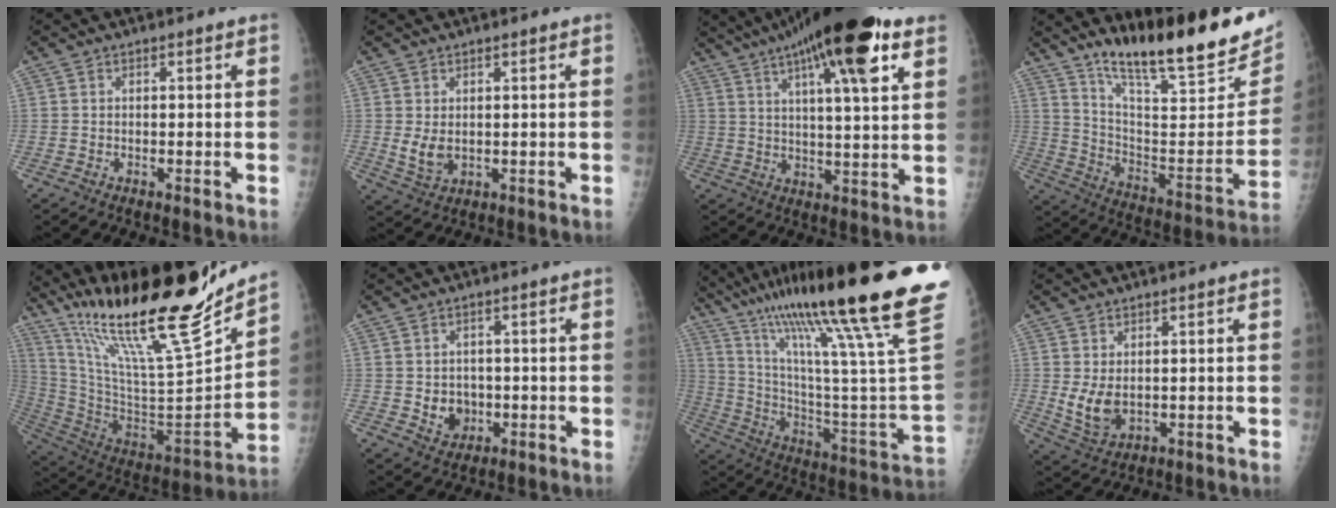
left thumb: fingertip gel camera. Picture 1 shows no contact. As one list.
[{"total": 3.8, "force": [0.6, 2.3, 2.9], "torque": [-0.047, -0.013, 0.022]}, {"total": 21.3, "force": [11.8, 4.6, 17.1], "torque": [-0.269, -0.010, 0.181]}, {"total": 25.8, "force": [18.7, 5.6, 16.9], "torque": [-0.228, -0.094, 0.296]}, {"total": 28.1, "force": [22.4, 3.1, 16.7], "torque": [-0.261, -0.118, 0.388]}, {"total": 4.8, "force": [-0.5, 4.2, 2.3], "torque": [-0.013, 0.003, 0.003]}, {"total": 38.2, "force": [25.7, 3.0, 28.1], "torque": [-0.381, -0.096, 0.404]}, {"total": 5.0, "force": [0.7, 3.1, 3.9], "torque": [-0.064, -0.015, 0.026]}]